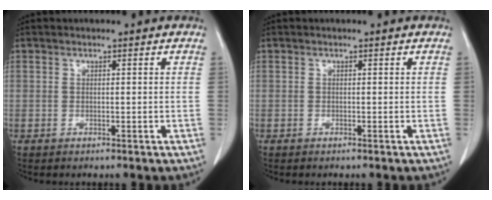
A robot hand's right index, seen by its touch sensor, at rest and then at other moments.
{"total": 0.0}